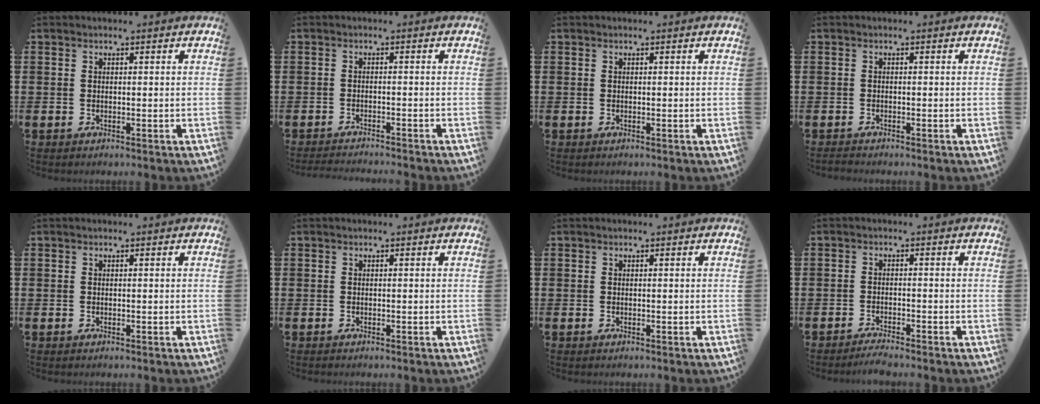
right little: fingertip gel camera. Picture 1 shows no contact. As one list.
[{"total": 1.4, "force": [-1.4, -0.2, 0.1], "torque": [-0.002, 0.002, -0.028]}, {"total": 0.0}, {"total": 0.7, "force": [-0.6, 0.1, 0.2], "torque": [-0.005, -0.001, -0.013]}, {"total": 0.0}, {"total": 0.0}, {"total": 0.0}, {"total": 1.7, "force": [-1.6, 0.0, 0.5], "torque": [-0.011, 0.004, -0.032]}]